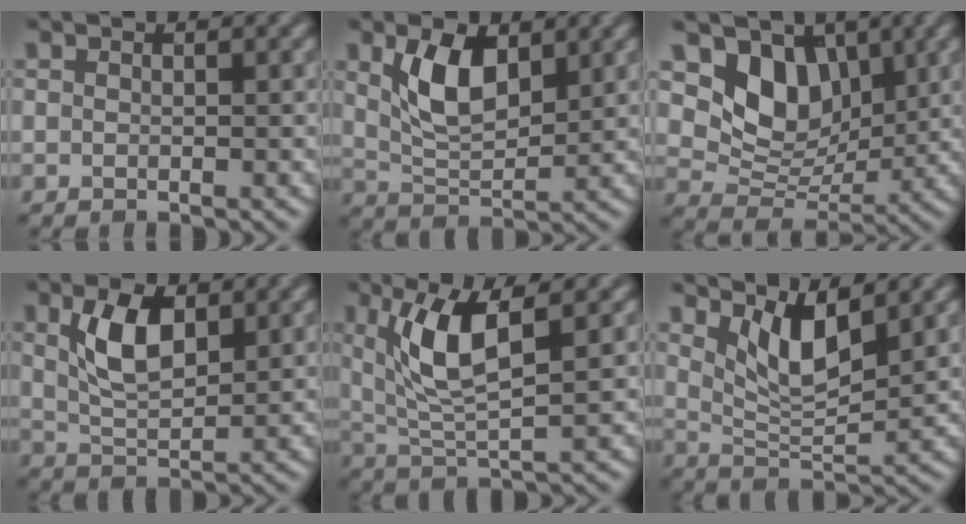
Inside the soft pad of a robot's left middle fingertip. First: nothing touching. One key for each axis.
{"total": 5.1, "fx": 1.8, "fy": 2.6, "fz": 4.0, "tx": -0.093, "ty": -0.002, "tz": 0.038}
{"total": 5.8, "fx": 2.7, "fy": 4.1, "fz": 3.1, "tx": -0.060, "ty": -0.018, "tz": 0.044}
{"total": 4.9, "fx": 1.6, "fy": 2.4, "fz": 3.9, "tx": -0.093, "ty": 0.001, "tz": 0.033}
{"total": 6.0, "fx": 2.0, "fy": 1.8, "fz": 5.4, "tx": -0.117, "ty": -0.006, "tz": 0.045}
{"total": 4.9, "fx": 2.5, "fy": 1.7, "fz": 3.8, "tx": -0.083, "ty": -0.015, "tz": 0.049}